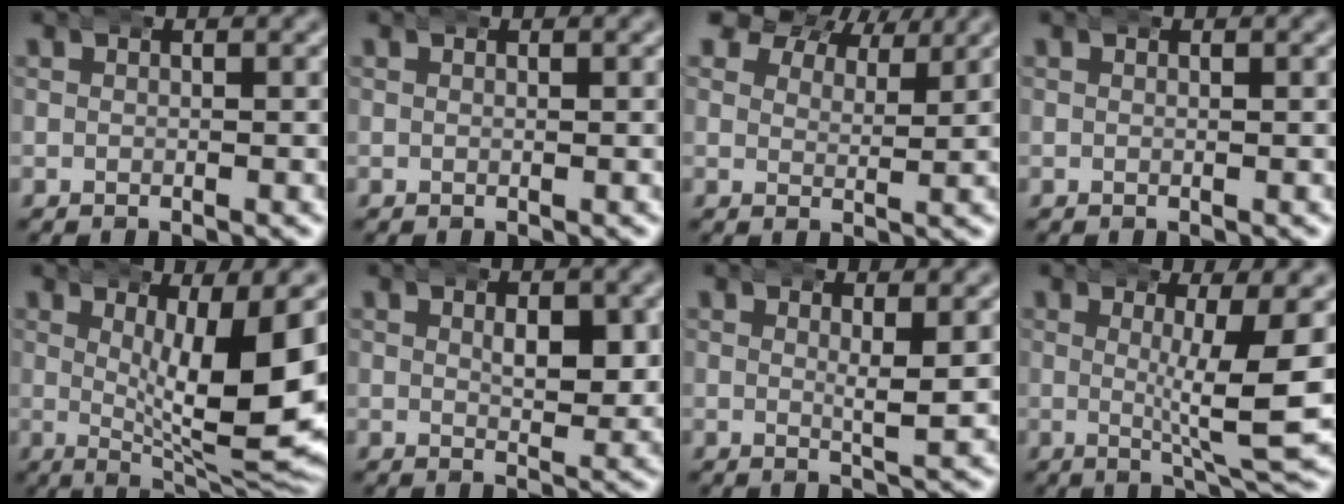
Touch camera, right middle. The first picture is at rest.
{"total": 0.0}
{"total": 5.7, "force": [4.8, 2.4, 1.9], "torque": [-0.029, -0.002, 0.073]}
{"total": 0.0}
{"total": 12.9, "force": [1.2, 4.1, 12.2], "torque": [-0.165, -0.016, 0.036]}
{"total": 3.1, "force": [1.0, 1.3, 2.6], "torque": [-0.036, -0.007, 0.018]}
{"total": 2.1, "force": [0.9, 0.2, 1.8], "torque": [-0.031, -0.005, 0.014]}
{"total": 7.6, "force": [1.4, 1.2, 7.4], "torque": [-0.100, 0.004, 0.017]}